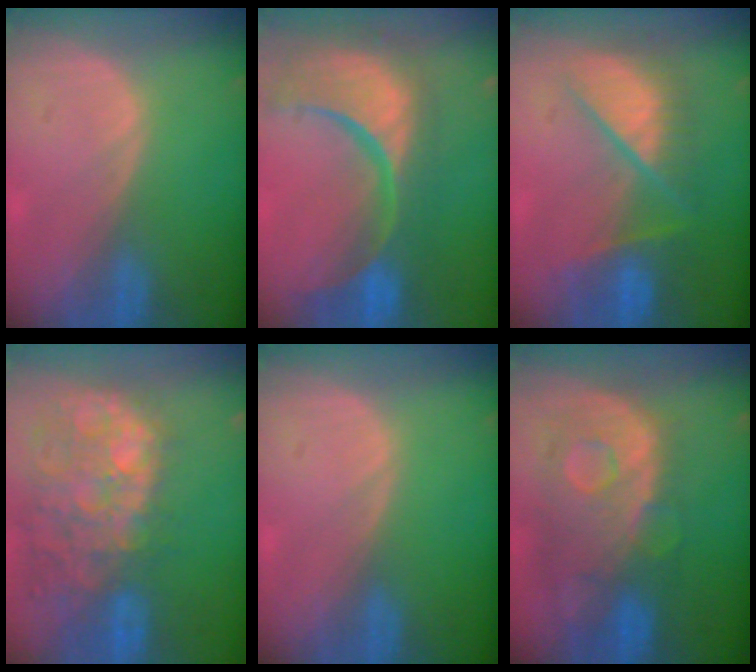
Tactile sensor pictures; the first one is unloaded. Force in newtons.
{"total": 15.4, "press": 12.2, "slide": 9.5}
{"total": 8.5, "press": 8.4, "slide": 0.7}
{"total": 14.1, "press": 11.6, "slide": 8.1}
{"total": 0.0}
{"total": 11.2, "press": 9.7, "slide": 5.6}